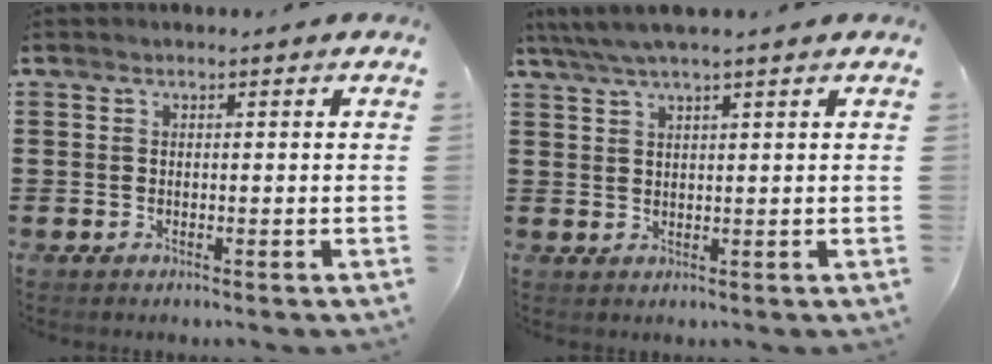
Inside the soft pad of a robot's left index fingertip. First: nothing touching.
{"total": 3.2, "force": [2.4, 0.1, 2.0], "torque": [-0.044, 0.002, 0.045]}